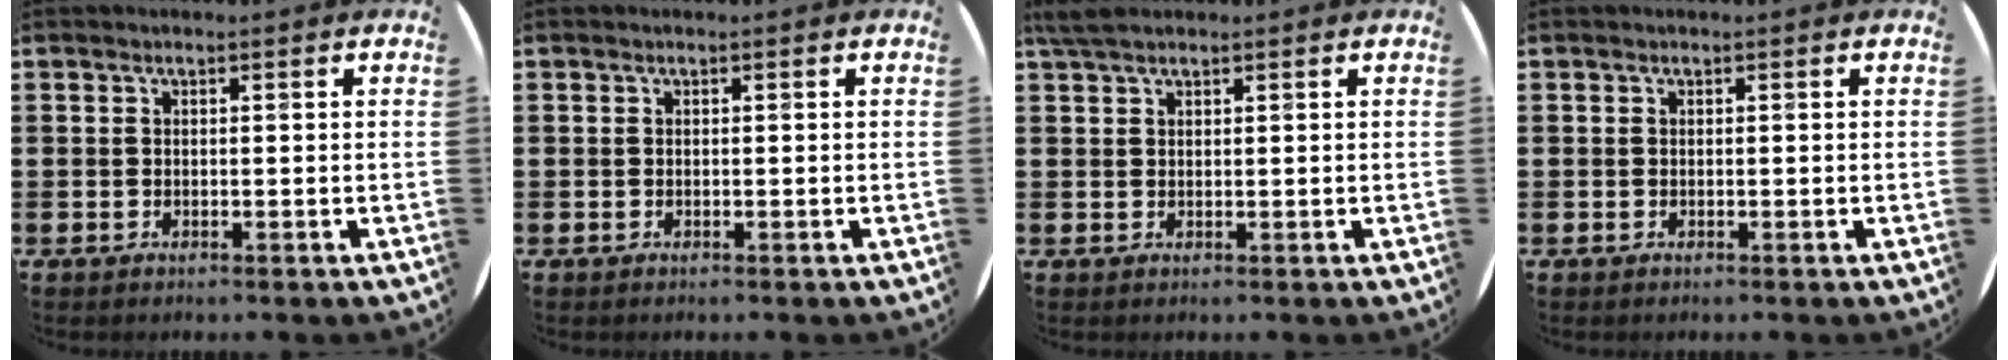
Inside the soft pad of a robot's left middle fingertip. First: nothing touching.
{"total": 0.0}
{"total": 2.4, "force": [1.9, 0.6, 1.3], "torque": [-0.030, 0.005, 0.035]}
{"total": 0.0}